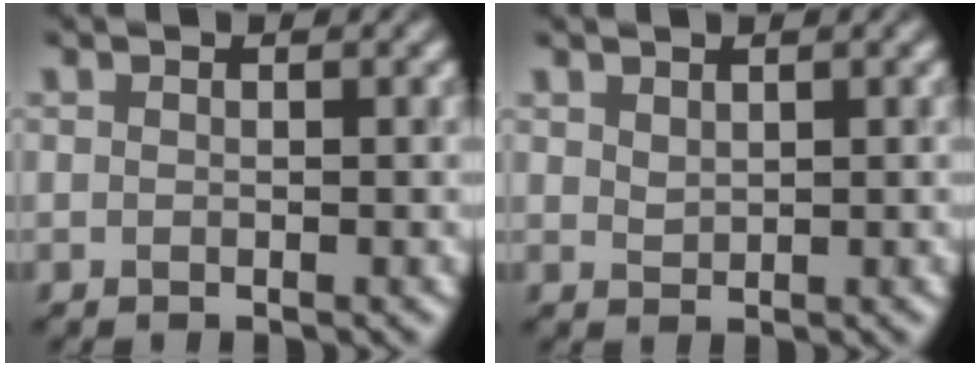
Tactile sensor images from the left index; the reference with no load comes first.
{"total": 0.8, "force": [0.7, 0.4, 0.2], "torque": [-0.004, 0.002, 0.018]}